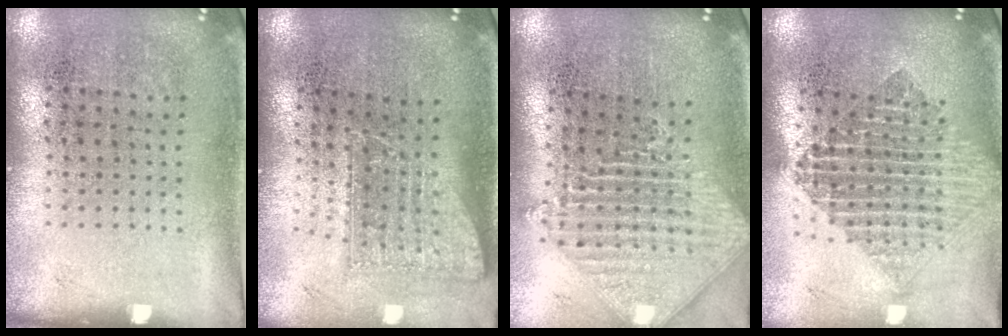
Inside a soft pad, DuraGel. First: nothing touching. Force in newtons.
{"total": 1.7, "press": 1.3, "slide": 1.2}
{"total": 1.9, "press": 1.6, "slide": 1.1}
{"total": 2.0, "press": 1.6, "slide": 1.2}